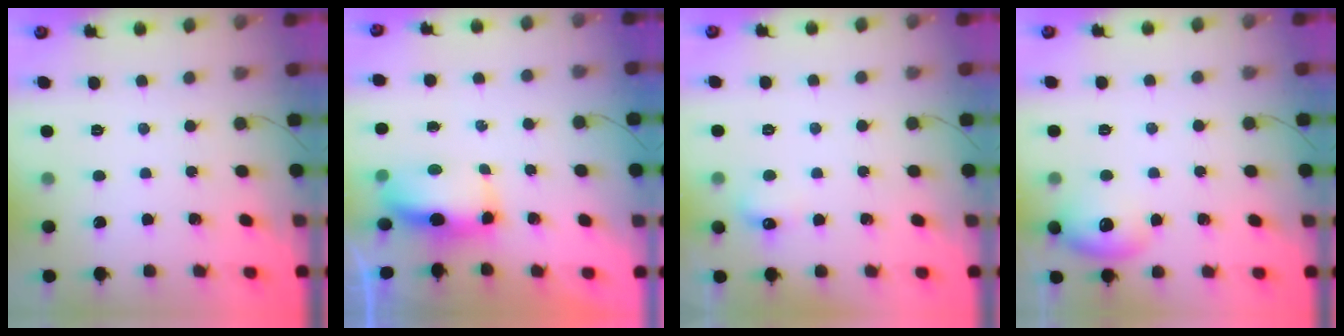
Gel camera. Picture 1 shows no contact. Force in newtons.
{"total": 6.8, "press": 6.7, "slide": 0.7}
{"total": 4.8, "press": 4.6, "slide": 1.3}
{"total": 9.9, "press": 9.8, "slide": 1.2}